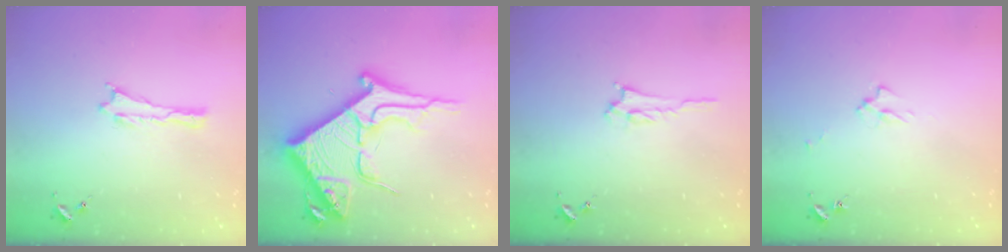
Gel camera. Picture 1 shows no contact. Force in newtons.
{"total": 13.9, "press": 13.9, "slide": 1.5}
{"total": 2.2, "press": 2.2, "slide": 0.3}
{"total": 2.5, "press": 2.5, "slide": 0.4}